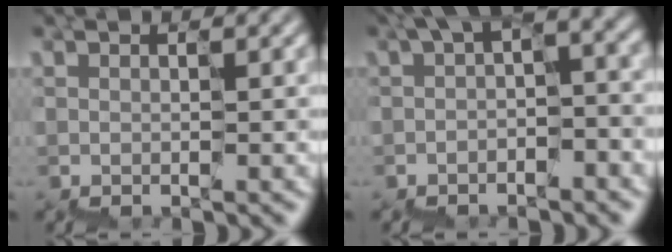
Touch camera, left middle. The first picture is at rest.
{"total": 3.7, "force": [-0.2, 1.6, 3.4], "torque": [-0.055, 0.008, -0.014]}